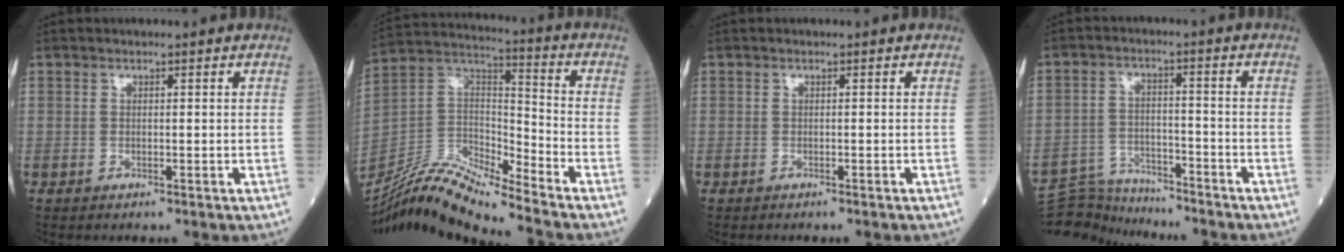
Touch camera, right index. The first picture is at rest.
{"total": 15.9, "force": [-14.8, -0.7, 5.6], "torque": [-0.109, 0.027, -0.283]}
{"total": 1.3, "force": [-1.2, -0.1, 0.5], "torque": [-0.006, 0.003, -0.015]}
{"total": 7.6, "force": [-7.4, 0.8, -1.3], "torque": [0.017, 0.017, -0.133]}